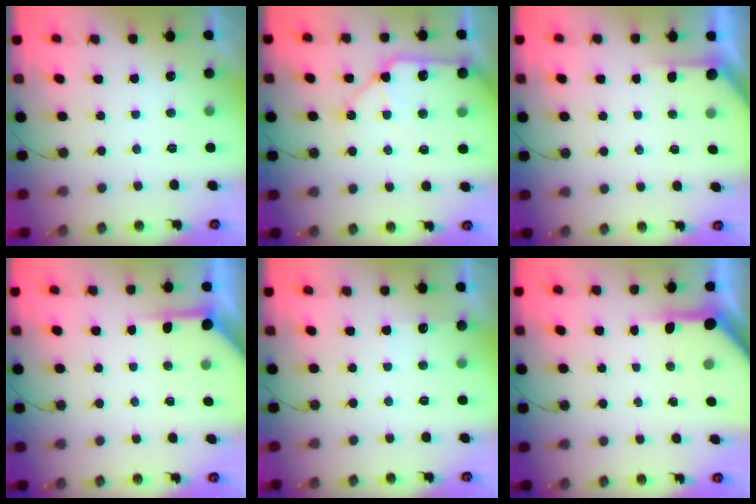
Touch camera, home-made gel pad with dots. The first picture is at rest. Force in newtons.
{"total": 11.7, "press": 11.6, "slide": 1.6}
{"total": 1.2, "press": 1.2, "slide": 0.1}
{"total": 4.7, "press": 4.6, "slide": 0.2}
{"total": 4.4, "press": 4.4, "slide": 0.6}
{"total": 5.3, "press": 5.3, "slide": 0.5}